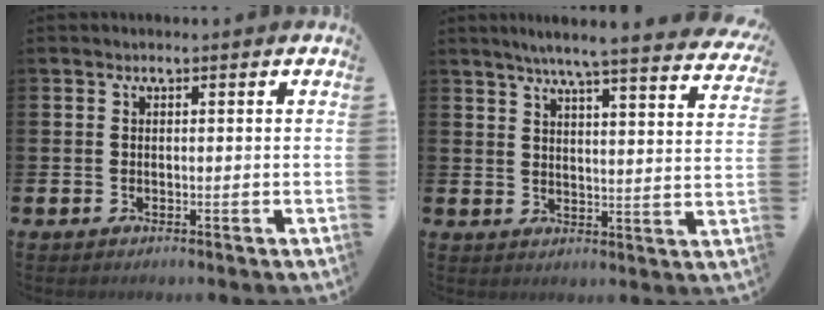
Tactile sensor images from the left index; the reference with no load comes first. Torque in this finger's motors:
{"motor_torque": [0.97, -1.17, 0.60, 0.15]}